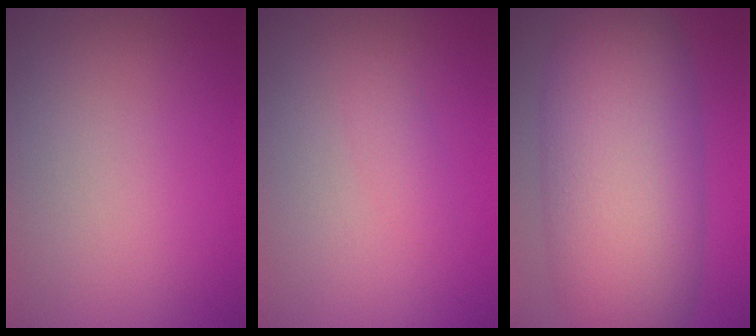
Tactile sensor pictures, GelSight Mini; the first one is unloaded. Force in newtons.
{"total": 1.0, "press": 1.0, "slide": 0.0}
{"total": 13.1, "press": 13.1, "slide": 0.5}